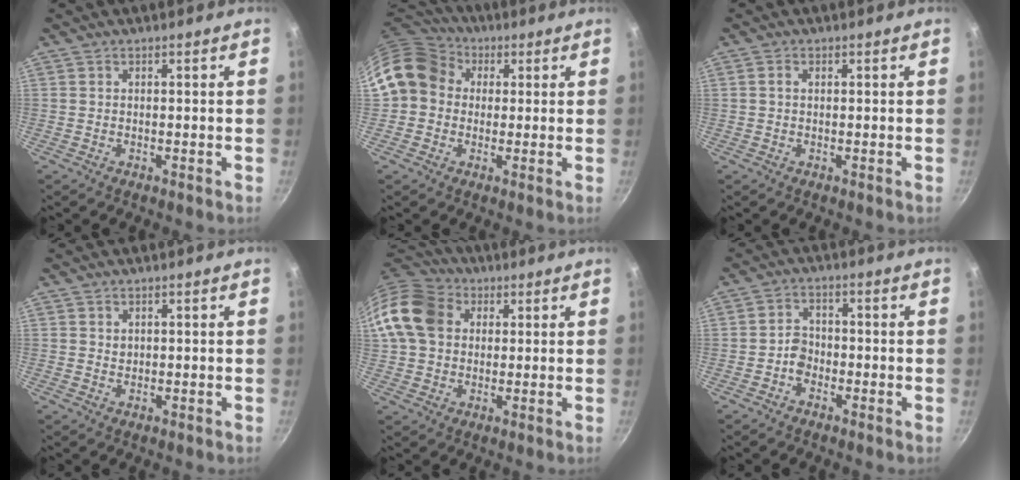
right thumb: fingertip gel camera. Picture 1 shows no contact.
{"total": 12.6, "force": [2.3, 10.8, 6.1], "torque": [-0.087, 0.029, 0.024]}
{"total": 1.1, "force": [0.2, 0.8, 0.8], "torque": [-0.013, 0.004, 0.002]}
{"total": 0.9, "force": [0.4, 0.7, 0.3], "torque": [-0.001, -0.002, 0.007]}
{"total": 13.4, "force": [3.1, 10.8, 7.4], "torque": [-0.122, 0.019, 0.043]}
{"total": 3.4, "force": [-1.7, 2.6, 1.5], "torque": [-0.007, 0.024, -0.033]}